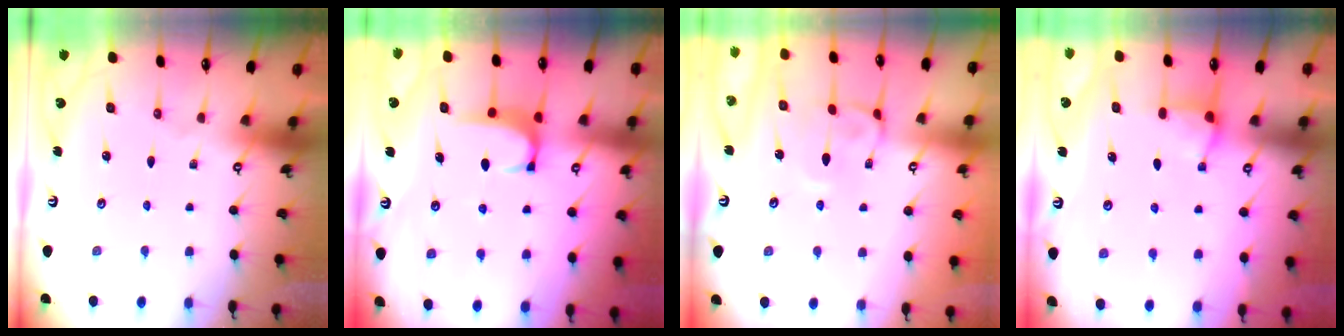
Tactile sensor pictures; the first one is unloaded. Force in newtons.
{"total": 1.9, "press": 1.9, "slide": 0.5}
{"total": 1.4, "press": 1.1, "slide": 0.9}
{"total": 3.7, "press": 3.7, "slide": 0.4}